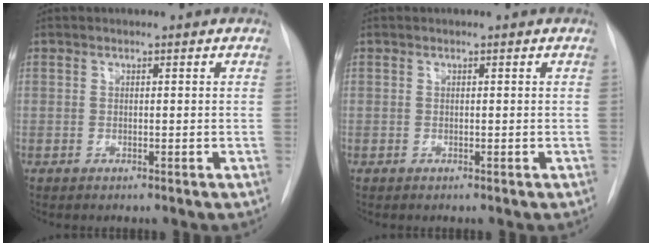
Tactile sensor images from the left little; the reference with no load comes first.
{"total": 0.0}